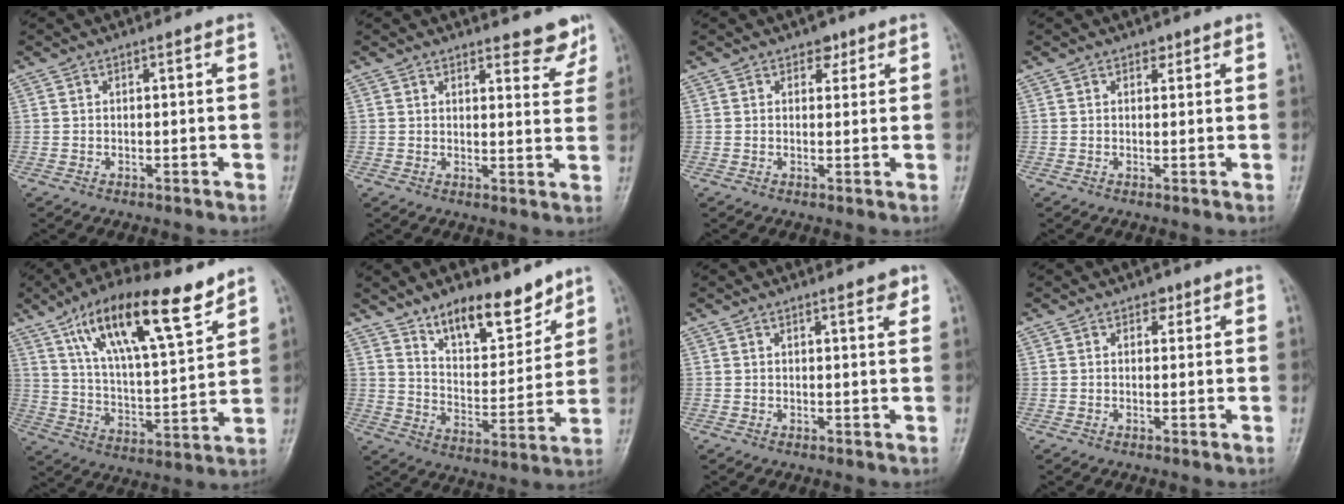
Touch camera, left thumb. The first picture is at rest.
{"total": 5.6, "force": [4.9, 2.0, 1.7], "torque": [0.007, -0.034, 0.051]}
{"total": 2.4, "force": [1.5, 1.6, 0.9], "torque": [0.006, -0.006, 0.017]}
{"total": 1.4, "force": [0.9, 0.9, 0.5], "torque": [0.003, -0.004, 0.010]}
{"total": 20.2, "force": [12.2, 6.3, 14.8], "torque": [-0.225, -0.041, 0.217]}
{"total": 14.1, "force": [10.3, 5.9, 7.6], "torque": [-0.078, -0.082, 0.178]}
{"total": 2.4, "force": [1.7, 0.6, 1.7], "torque": [-0.014, -0.009, 0.020]}
{"total": 1.9, "force": [1.2, 1.3, 0.9], "torque": [0.003, -0.003, 0.011]}